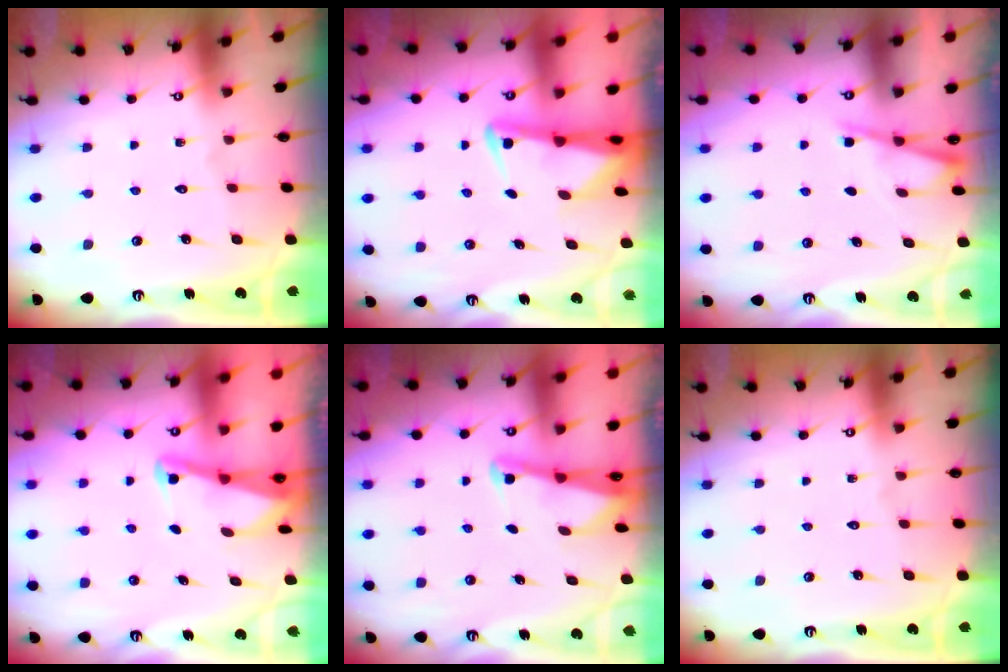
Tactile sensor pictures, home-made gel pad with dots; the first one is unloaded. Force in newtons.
{"total": 2.8, "press": 2.7, "slide": 0.6}
{"total": 3.0, "press": 3.0, "slide": 0.5}
{"total": 2.3, "press": 2.2, "slide": 0.4}
{"total": 2.1, "press": 2.1, "slide": 0.3}
{"total": 0.0}